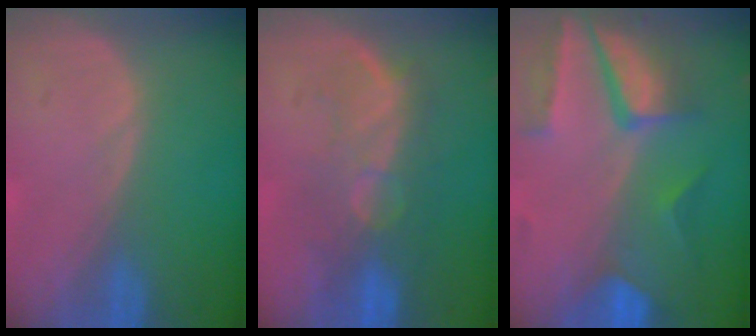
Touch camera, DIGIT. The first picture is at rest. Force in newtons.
{"total": 9.6, "press": 8.5, "slide": 4.4}
{"total": 10.3, "press": 8.6, "slide": 5.6}